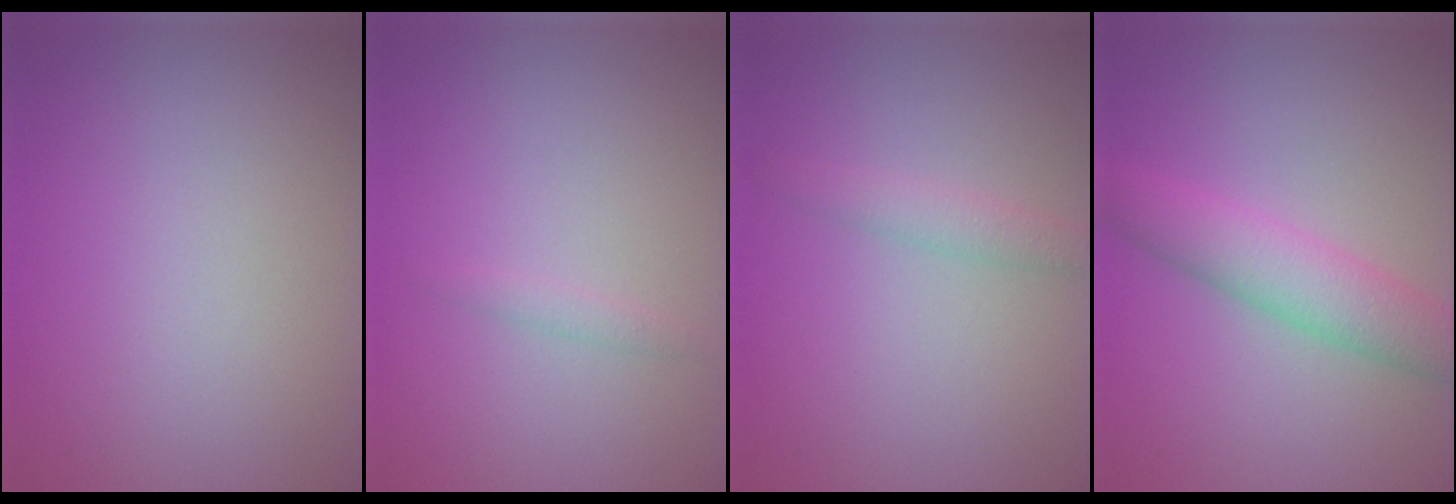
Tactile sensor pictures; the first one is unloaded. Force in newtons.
{"total": 0.8, "press": 0.8, "slide": 0.1}
{"total": 1.5, "press": 1.5, "slide": 0.1}
{"total": 4.4, "press": 4.4, "slide": 0.2}